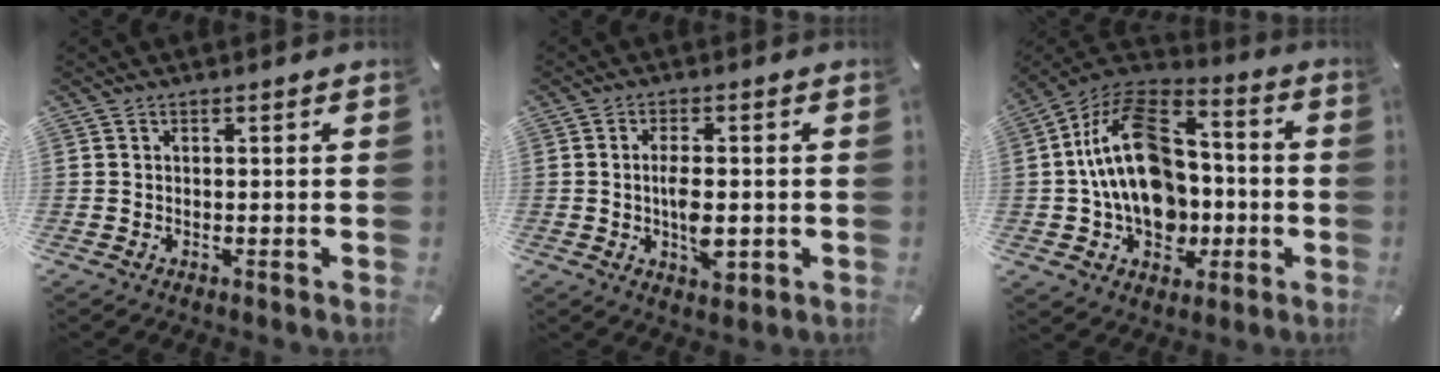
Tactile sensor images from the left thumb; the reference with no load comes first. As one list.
[{"total": 6.8, "force": [-1.0, 3.4, 5.8], "torque": [-0.102, -0.005, -0.021]}, {"total": 21.5, "force": [-0.9, 16.0, 14.3], "torque": [-0.277, 0.005, -0.014]}]